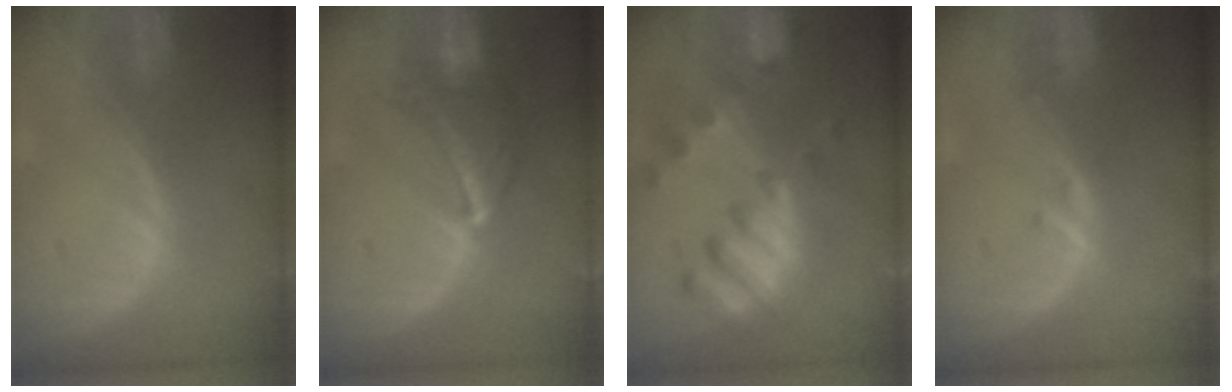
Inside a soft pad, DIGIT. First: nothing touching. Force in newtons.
{"total": 7.1, "press": 6.4, "slide": 3.1}
{"total": 10.4, "press": 9.0, "slide": 5.3}
{"total": 1.1, "press": 1.1, "slide": 0.1}